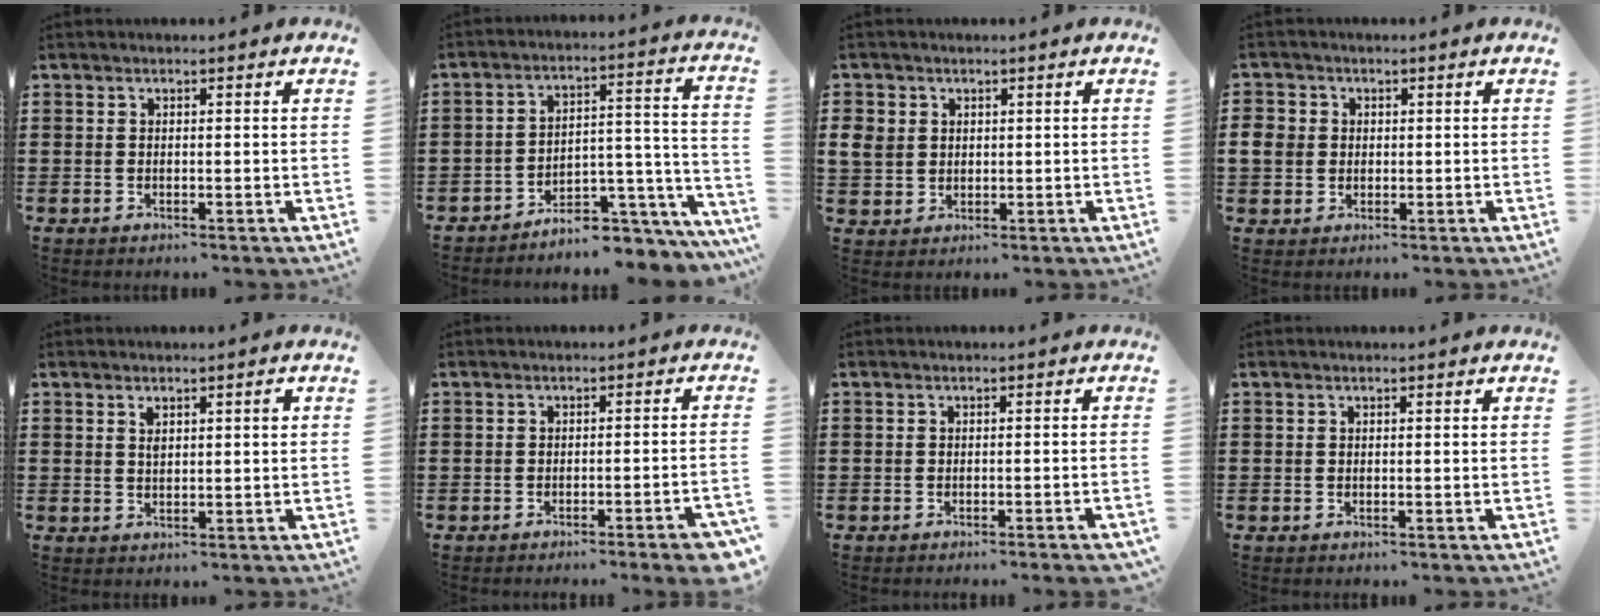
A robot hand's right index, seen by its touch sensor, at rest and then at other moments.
{"total": 5.0, "force": [-4.6, 1.3, 1.3], "torque": [-0.022, 0.003, -0.093]}
{"total": 3.5, "force": [1.0, 3.2, 0.9], "torque": [-0.039, 0.009, 0.016]}
{"total": 3.6, "force": [0.2, 3.4, 1.2], "torque": [-0.049, 0.006, -0.001]}
{"total": 2.0, "force": [0.7, 0.5, 1.7], "torque": [-0.026, -0.001, 0.009]}
{"total": 3.0, "force": [-2.2, -0.2, 2.0], "torque": [-0.031, -0.007, -0.040]}
{"total": 1.3, "force": [-1.0, -0.1, 0.7], "torque": [-0.012, -0.001, -0.019]}
{"total": 0.0}